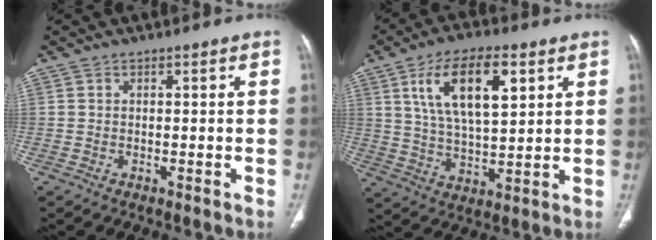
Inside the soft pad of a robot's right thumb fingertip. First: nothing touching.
{"total": 14.8, "force": [5.8, 6.4, 12.0], "torque": [-0.200, -0.014, 0.107]}